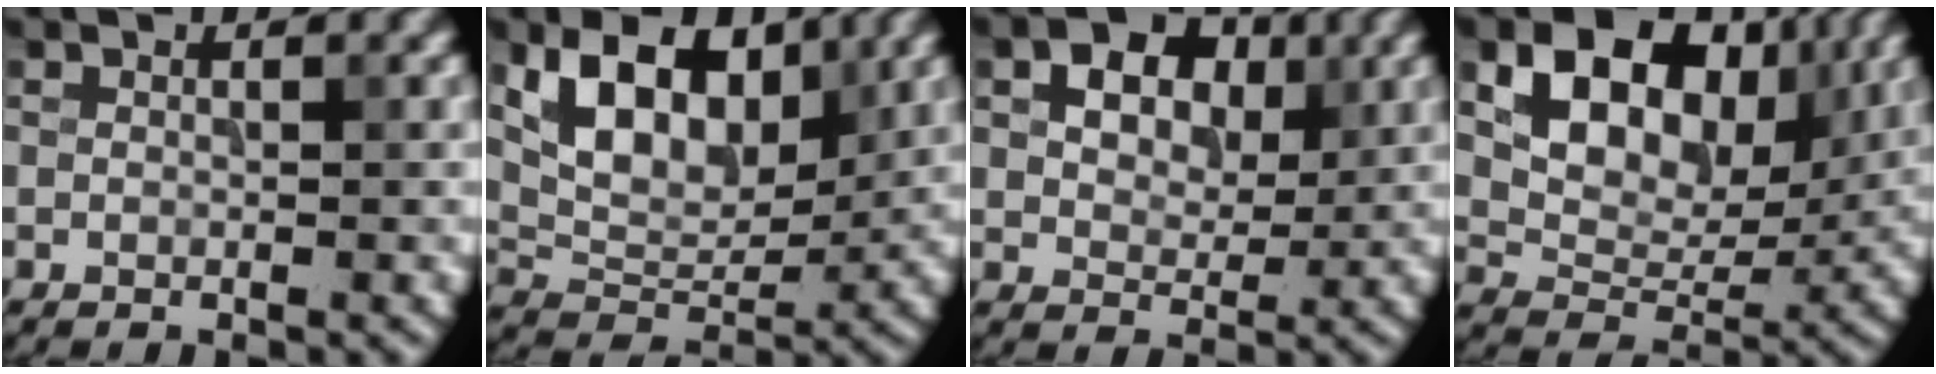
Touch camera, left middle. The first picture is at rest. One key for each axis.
{"total": 8.6, "fx": 3.3, "fy": 5.2, "fz": 5.9, "tx": -0.106, "ty": -0.007, "tz": 0.056}
{"total": 6.3, "fx": 2.5, "fy": 4.3, "fz": 3.8, "tx": -0.068, "ty": 0.012, "tz": 0.028}
{"total": 9.9, "fx": 3.8, "fy": 6.7, "fz": 6.3, "tx": -0.109, "ty": -0.005, "tz": 0.063}